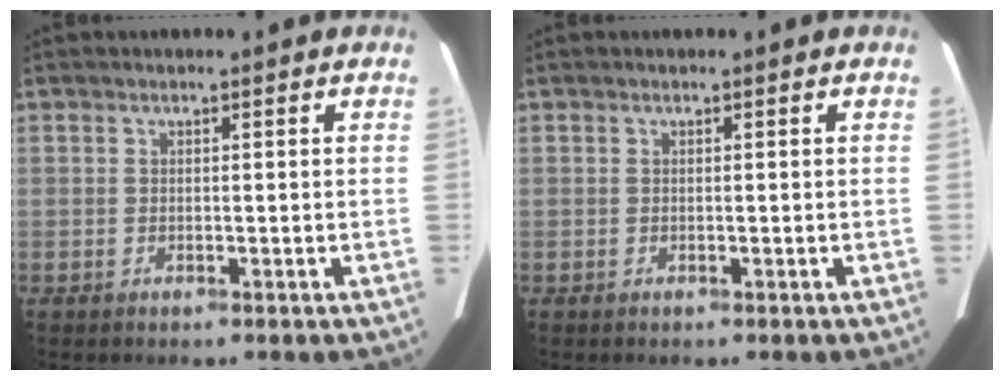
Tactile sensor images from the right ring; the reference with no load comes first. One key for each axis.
{"total": 0.0}